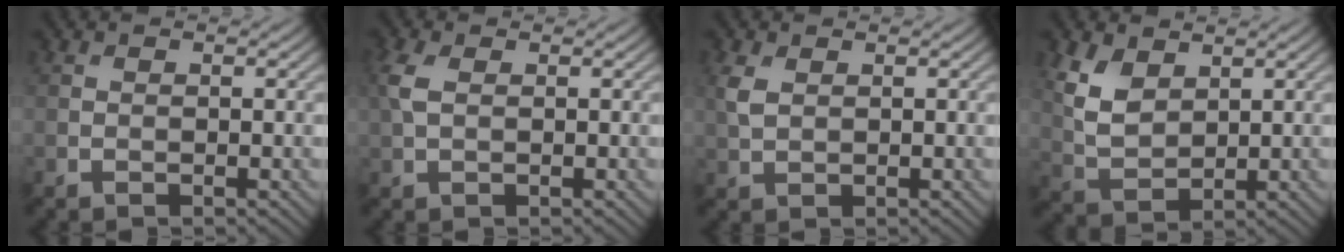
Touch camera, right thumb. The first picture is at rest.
{"total": 2.9, "force": [0.7, 1.7, 2.3], "torque": [-0.069, 0.007, 0.011]}
{"total": 2.5, "force": [0.9, 1.6, 1.7], "torque": [-0.053, 0.004, 0.019]}
{"total": 6.1, "force": [3.0, 3.6, 3.9], "torque": [-0.102, -0.002, 0.062]}